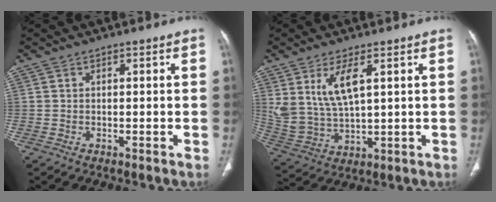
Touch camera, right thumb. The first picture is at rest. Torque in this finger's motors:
{"motor_torque": [0.05, 0.33, 0.61, 1.05, 0.25]}